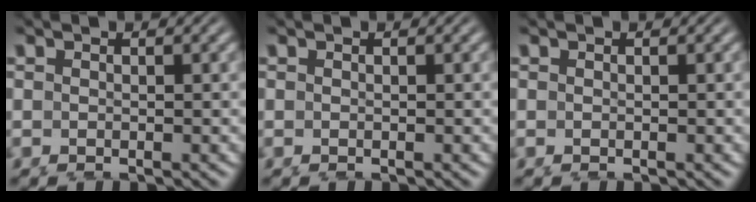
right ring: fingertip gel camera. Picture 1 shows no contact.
{"total": 0.0}
{"total": 1.5, "force": [-0.4, -1.4, -0.5], "torque": [0.018, -0.014, 0.005]}